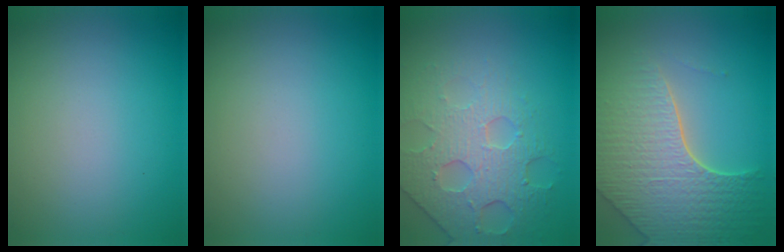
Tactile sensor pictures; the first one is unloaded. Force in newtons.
{"total": 0.0}
{"total": 4.4, "press": 4.2, "slide": 1.4}
{"total": 7.9, "press": 5.7, "slide": 5.5}